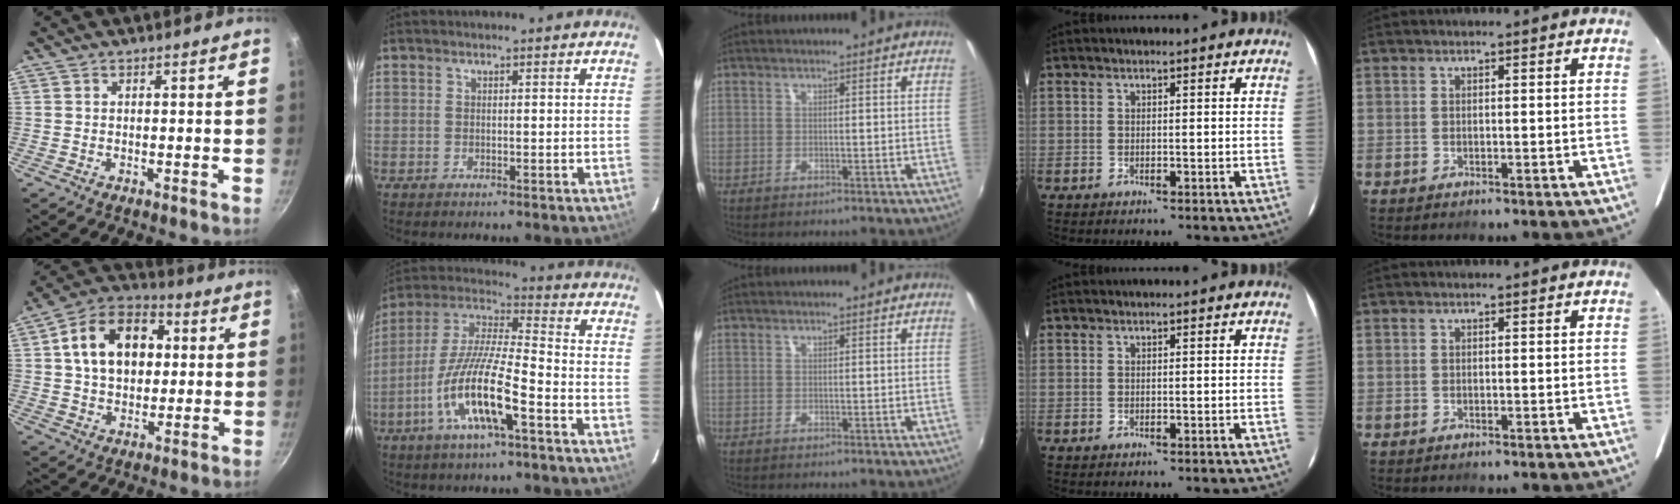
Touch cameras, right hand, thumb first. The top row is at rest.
{"thumb": {"total": 16.0, "force": [3.1, 11.3, 10.8], "torque": [-0.149, 0.022, 0.038]}, "index": {"total": 15.4, "force": [-6.8, 2.5, 13.6], "torque": [-0.273, -0.011, -0.137]}}